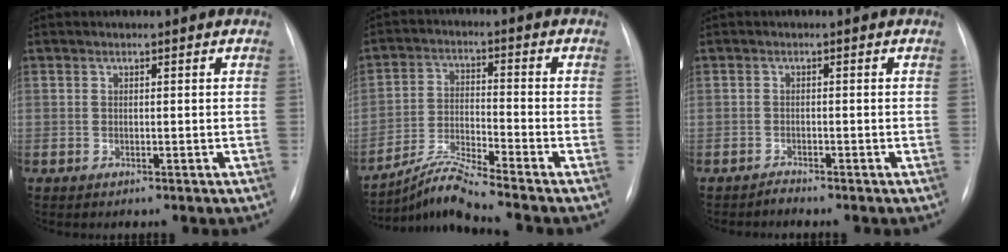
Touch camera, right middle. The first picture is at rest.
{"total": 7.7, "force": [-6.9, -2.1, 2.7], "torque": [-0.063, -0.018, -0.130]}
{"total": 0.8, "force": [-0.8, -0.2, -0.2], "torque": [0.006, -0.006, -0.012]}